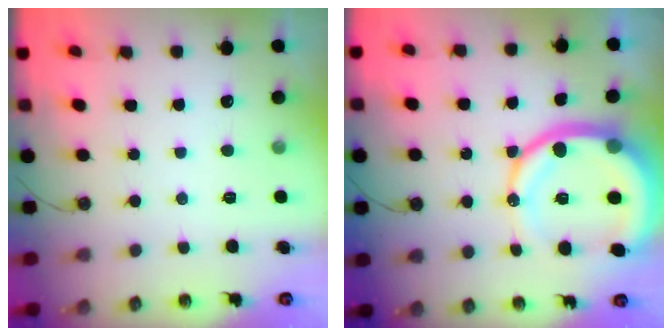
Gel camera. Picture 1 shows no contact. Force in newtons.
{"total": 18.5, "press": 18.4, "slide": 2.4}